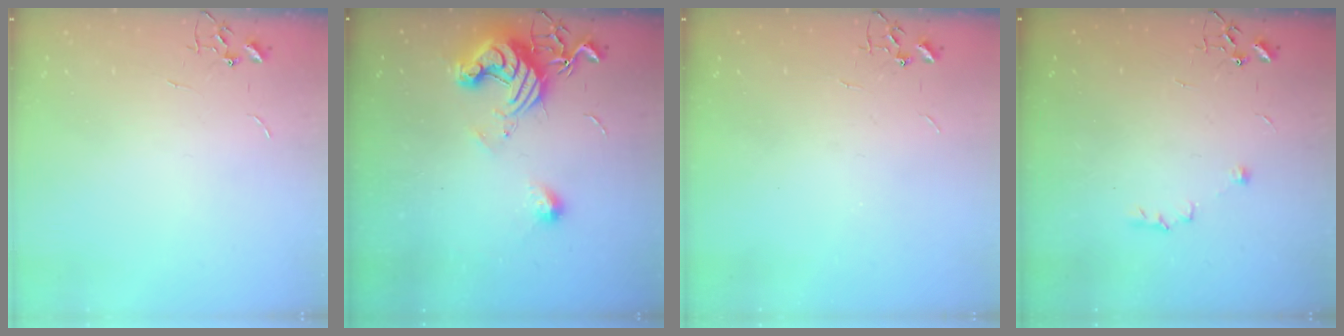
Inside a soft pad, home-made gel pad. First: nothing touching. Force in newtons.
{"total": 14.1, "press": 14.0, "slide": 1.4}
{"total": 0.0}
{"total": 5.2, "press": 5.1, "slide": 1.0}